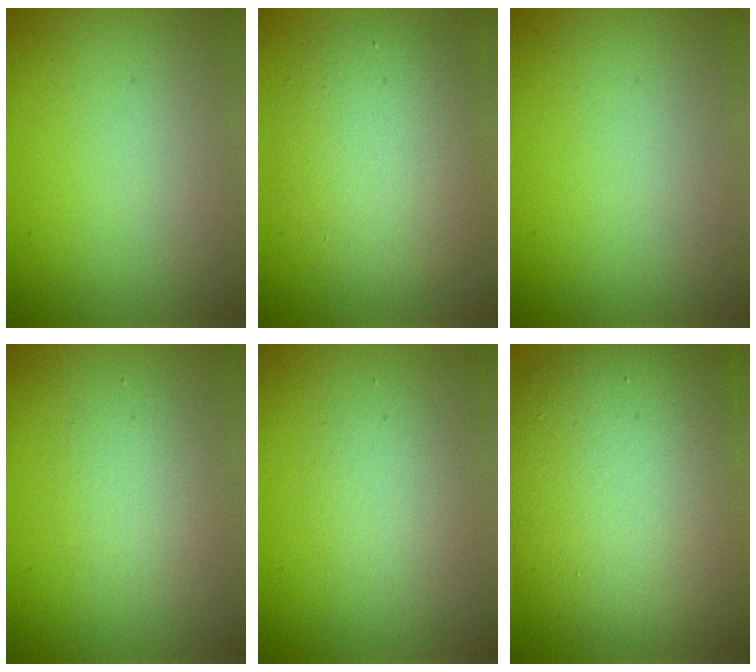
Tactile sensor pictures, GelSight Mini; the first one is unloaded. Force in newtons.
{"total": 5.7, "press": 5.7, "slide": 0.2}
{"total": 0.0}
{"total": 2.0, "press": 2.0, "slide": 0.0}
{"total": 1.6, "press": 1.6, "slide": 0.2}
{"total": 13.0, "press": 13.0, "slide": 0.6}